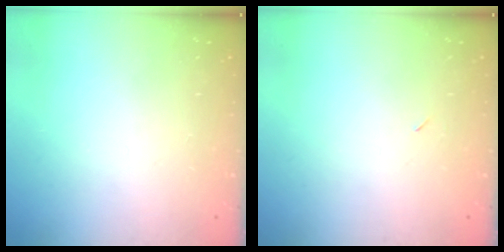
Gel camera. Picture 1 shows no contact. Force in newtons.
{"total": 2.3, "press": 2.0, "slide": 1.2}